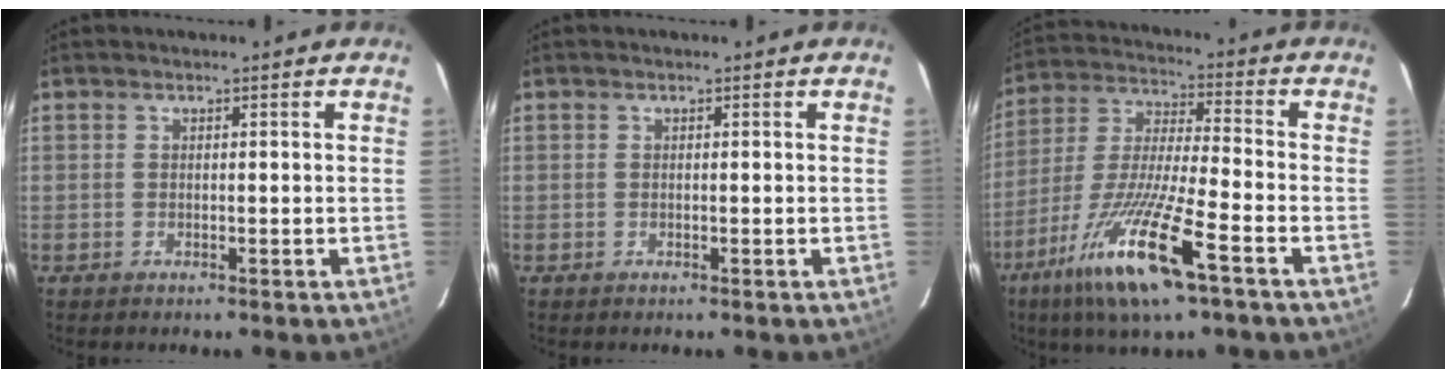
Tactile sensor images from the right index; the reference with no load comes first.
{"total": 0.0}
{"total": 17.6, "force": [-9.6, 2.1, 14.5], "torque": [-0.302, -0.037, -0.184]}